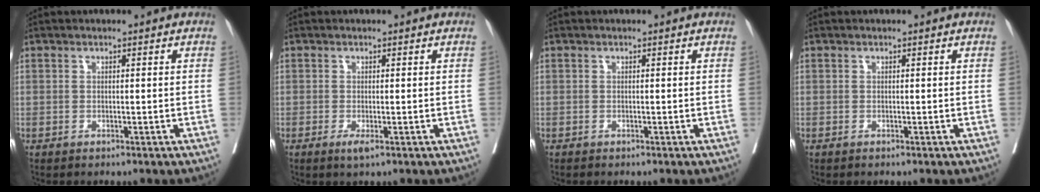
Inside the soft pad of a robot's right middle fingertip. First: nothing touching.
{"total": 1.5, "force": [-0.7, 0.2, 1.3], "torque": [-0.019, -0.005, -0.012]}
{"total": 0.0}
{"total": 0.0}